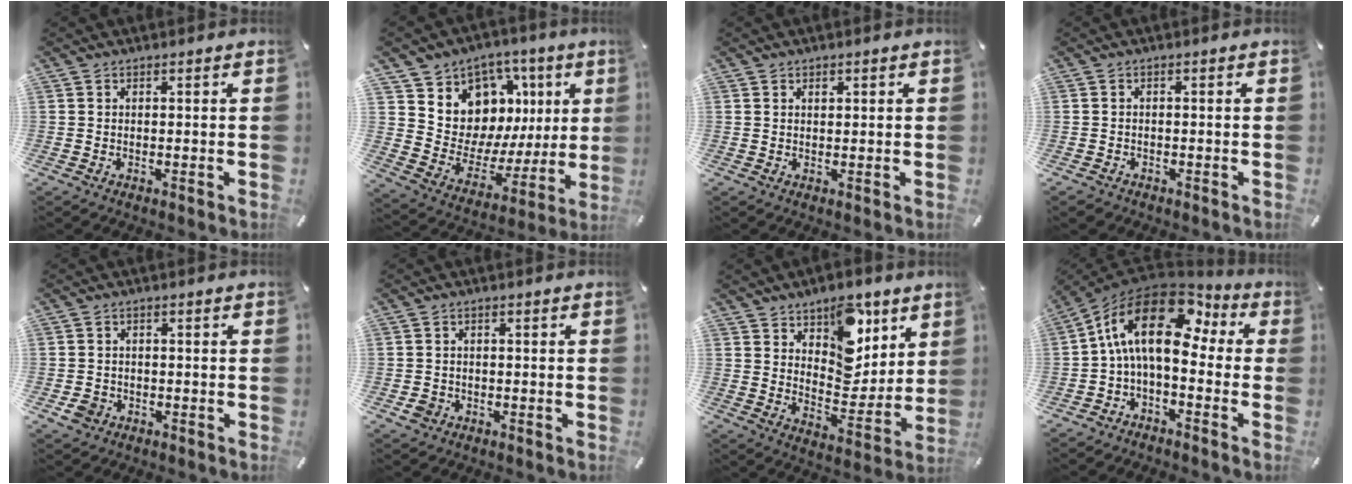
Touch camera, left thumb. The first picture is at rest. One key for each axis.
{"total": 10.1, "fx": 4.9, "fy": 8.8, "fz": 1.4, "tx": -0.024, "ty": -0.070, "tz": 0.097}
{"total": 0.9, "fx": 0.5, "fy": 0.6, "fz": 0.5, "tx": -0.002, "ty": -0.003, "tz": 0.007}
{"total": 1.2, "fx": -0.9, "fy": 0.7, "fz": 0.3, "tx": -0.006, "ty": 0.004, "tz": -0.021}
{"total": 3.4, "fx": -1.4, "fy": 2.8, "fz": 1.2, "tx": -0.026, "ty": 0.004, "tz": -0.028}
{"total": 2.8, "fx": -1.0, "fy": 2.4, "fz": 1.0, "tx": -0.016, "ty": 0.004, "tz": -0.020}
{"total": 12.7, "fx": 8.2, "fy": 8.1, "fz": 5.3, "tx": -0.054, "ty": -0.068, "tz": 0.147}
{"total": 16.5, "fx": 2.8, "fy": 9.1, "fz": 13.5, "tx": -0.263, "ty": -0.011, "tz": 0.041}